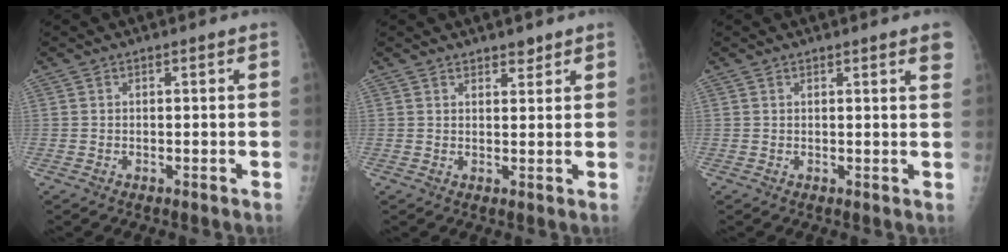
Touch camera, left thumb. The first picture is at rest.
{"total": 2.2, "force": [1.9, 0.9, 0.8], "torque": [0.003, -0.011, 0.026]}
{"total": 2.3, "force": [1.6, 0.1, 1.6], "torque": [-0.016, -0.004, 0.015]}